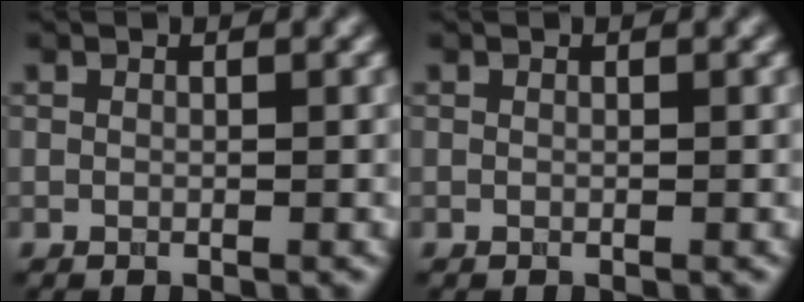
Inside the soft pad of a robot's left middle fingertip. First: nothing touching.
{"total": 0.0}